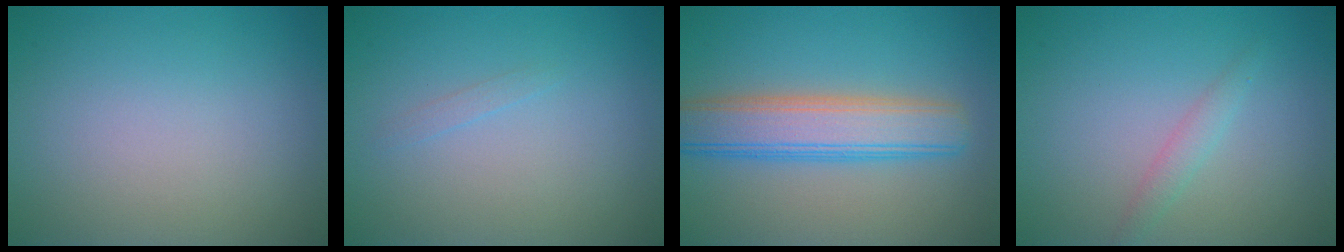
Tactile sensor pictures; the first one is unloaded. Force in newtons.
{"total": 0.5, "press": 0.5, "slide": 0.1}
{"total": 6.1, "press": 6.1, "slide": 0.2}
{"total": 1.3, "press": 1.3, "slide": 0.0}